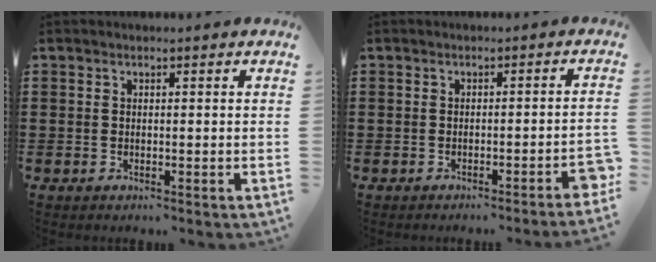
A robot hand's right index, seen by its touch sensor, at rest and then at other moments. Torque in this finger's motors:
{"motor_torque": [2.14, 0.00, 0.20, 0.09]}